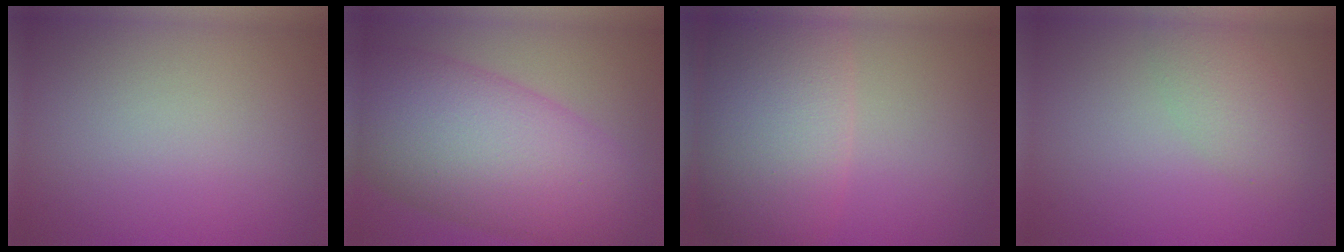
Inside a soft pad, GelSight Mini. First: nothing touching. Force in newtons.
{"total": 11.5, "press": 11.4, "slide": 0.1}
{"total": 9.8, "press": 9.8, "slide": 0.5}
{"total": 2.6, "press": 2.6, "slide": 0.1}